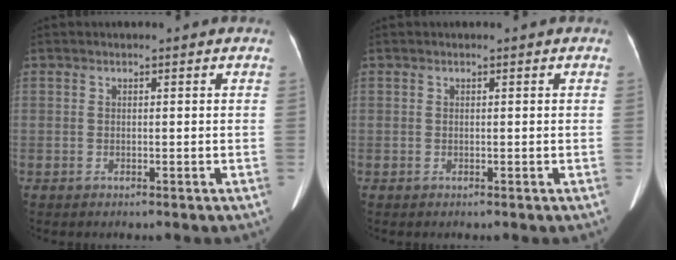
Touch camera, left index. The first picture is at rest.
{"total": 0.0}